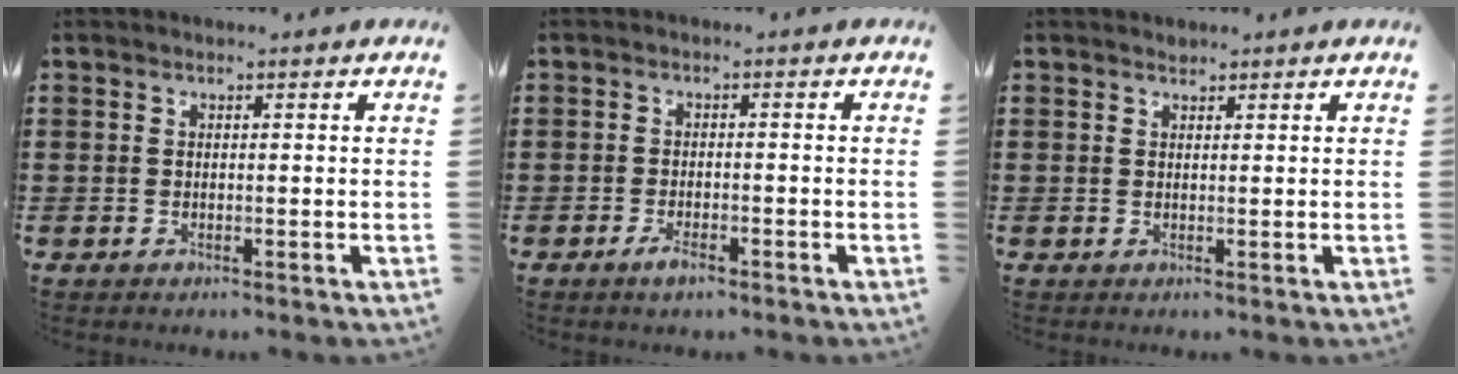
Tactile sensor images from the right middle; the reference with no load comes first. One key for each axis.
{"total": 2.3, "fx": -1.5, "fy": 0.7, "fz": 1.6, "tx": -0.036, "ty": -0.003, "tz": -0.029}
{"total": 0.9, "fx": 0.8, "fy": 0.3, "fz": -0.1, "tx": 0.000, "ty": 0.000, "tz": 0.016}